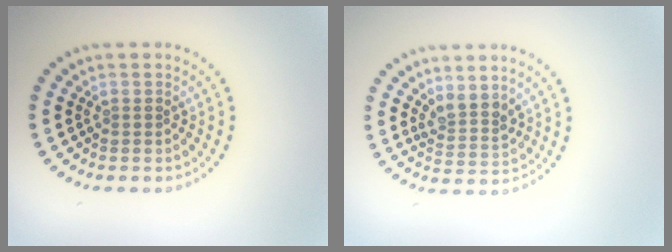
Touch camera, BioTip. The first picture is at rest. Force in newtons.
{"total": 2.3, "press": 1.8, "slide": 1.5}